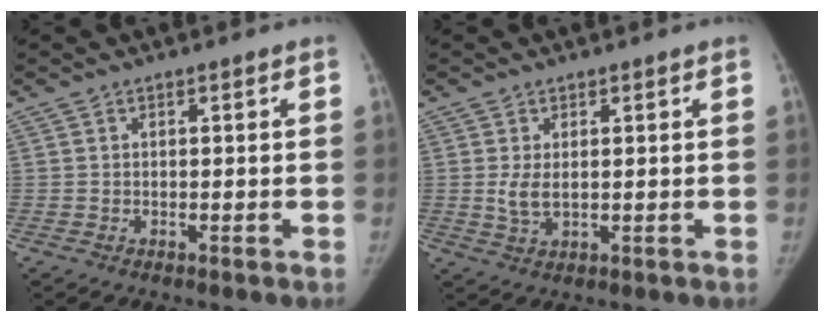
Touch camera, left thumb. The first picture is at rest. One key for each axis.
{"total": 3.5, "fx": 0.5, "fy": 2.0, "fz": 2.8, "tx": -0.054, "ty": -0.011, "tz": 0.016}